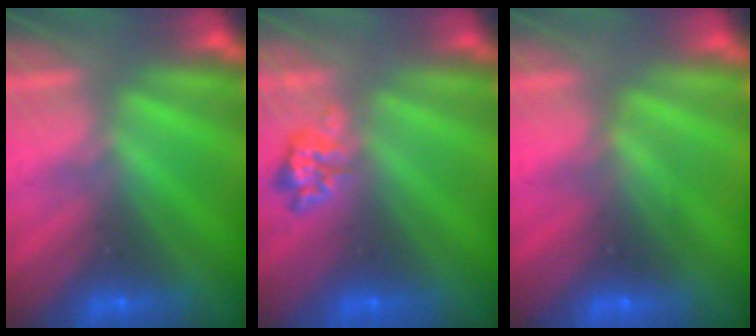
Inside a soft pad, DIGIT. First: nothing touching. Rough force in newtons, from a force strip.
{"total": 2.3}
{"total": 2.8}